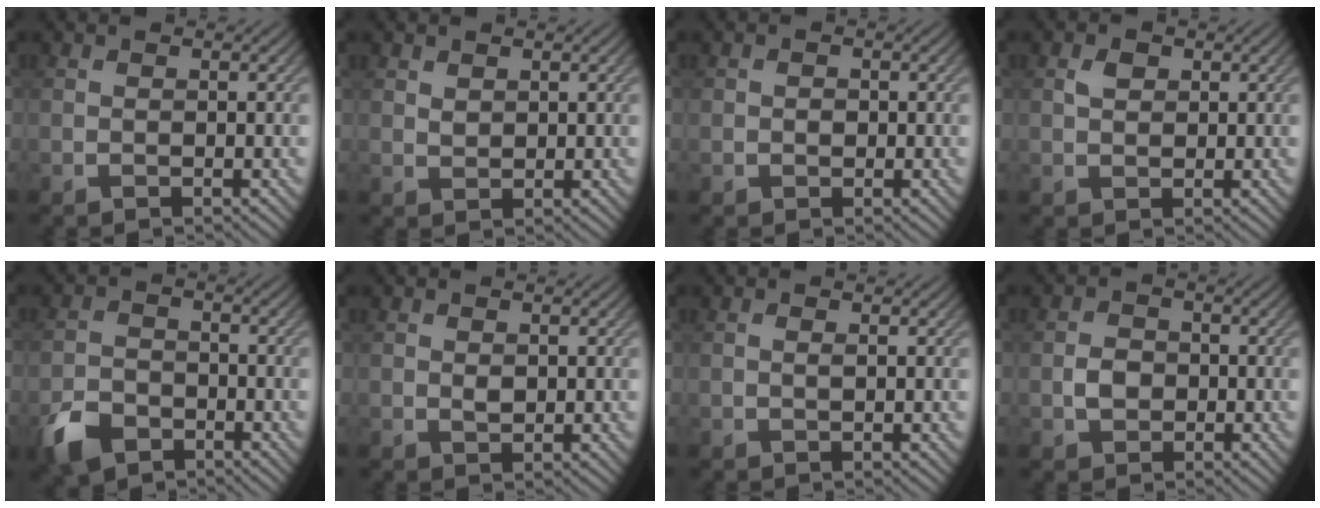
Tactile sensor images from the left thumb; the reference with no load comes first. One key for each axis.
{"total": 1.3, "fx": 0.9, "fy": 0.9, "fz": 0.5, "tx": -0.014, "ty": -0.001, "tz": 0.019}
{"total": 1.1, "fx": -0.1, "fy": 1.1, "fz": 0.4, "tx": -0.008, "ty": -0.004, "tz": -0.003}
{"total": 1.9, "fx": 0.6, "fy": 1.4, "fz": 1.0, "tx": -0.022, "ty": 0.001, "tz": 0.010}
{"total": 5.7, "fx": -3.7, "fy": 3.4, "fz": 2.7, "tx": -0.063, "ty": -0.005, "tz": -0.079}
{"total": 1.1, "fx": 0.3, "fy": 0.8, "fz": 0.7, "tx": -0.019, "ty": -0.004, "tz": 0.007}
{"total": 0.8, "fx": 0.2, "fy": 0.4, "fz": 0.7, "tx": -0.016, "ty": 0.001, "tz": 0.003}
{"total": 2.5, "fx": -0.6, "fy": 2.1, "fz": 1.2, "tx": -0.025, "ty": -0.002, "tz": -0.017}